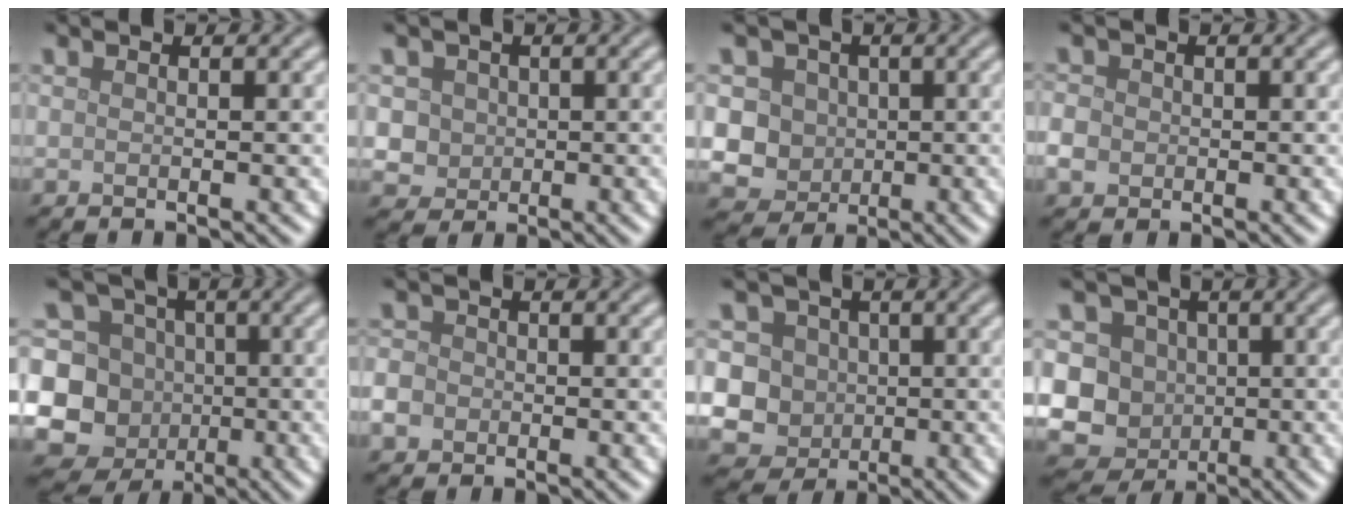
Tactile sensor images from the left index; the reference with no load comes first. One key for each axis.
{"total": 3.1, "fx": 0.8, "fy": 2.8, "fz": 1.1, "tx": -0.015, "ty": 0.008, "tz": 0.016}
{"total": 6.8, "fx": 0.8, "fy": 6.2, "fz": 2.6, "tx": -0.035, "ty": 0.023, "tz": -0.003}
{"total": 2.2, "fx": -0.4, "fy": 1.9, "fz": 0.8, "tx": -0.014, "ty": 0.000, "tz": -0.010}
{"total": 14.7, "fx": -2.2, "fy": 14.0, "fz": 3.8, "tx": -0.111, "ty": 0.009, "tz": -0.061}
{"total": 2.5, "fx": -0.8, "fy": 2.2, "fz": 0.9, "tx": -0.010, "ty": 0.002, "tz": -0.020}
{"total": 9.4, "fx": 0.8, "fy": 8.8, "fz": 3.3, "tx": -0.055, "ty": 0.025, "tz": -0.019}
{"total": 12.0, "fx": -0.6, "fy": 11.2, "fz": 4.3, "tx": -0.089, "ty": 0.015, "tz": -0.037}